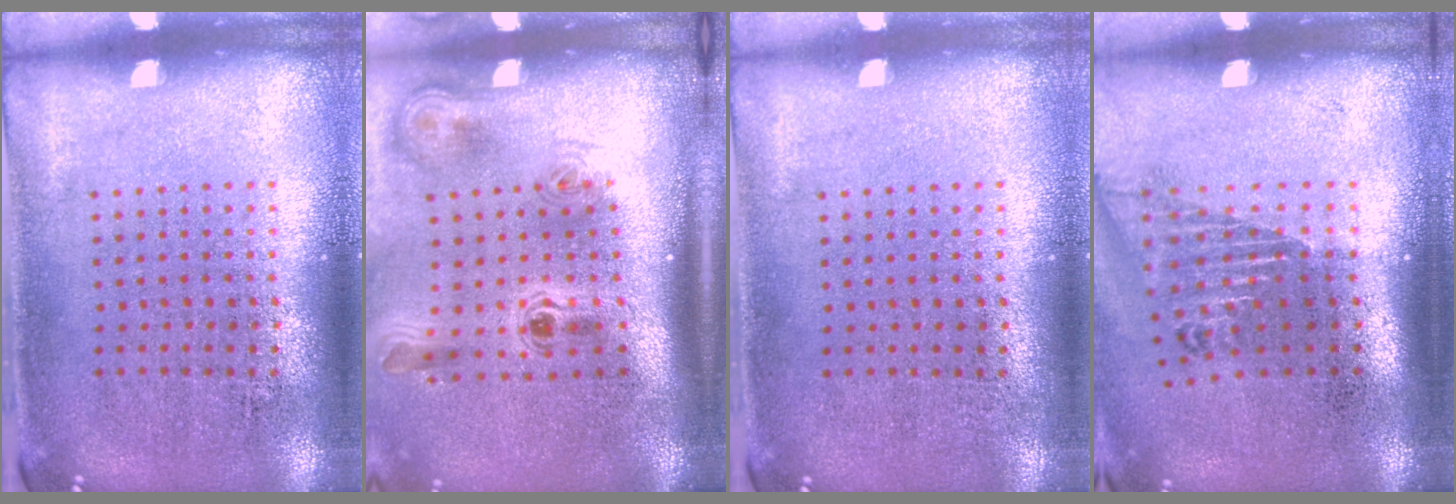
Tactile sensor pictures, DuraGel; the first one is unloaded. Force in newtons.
{"total": 2.3, "press": 1.5, "slide": 1.8}
{"total": 0.0}
{"total": 1.7, "press": 1.3, "slide": 1.1}